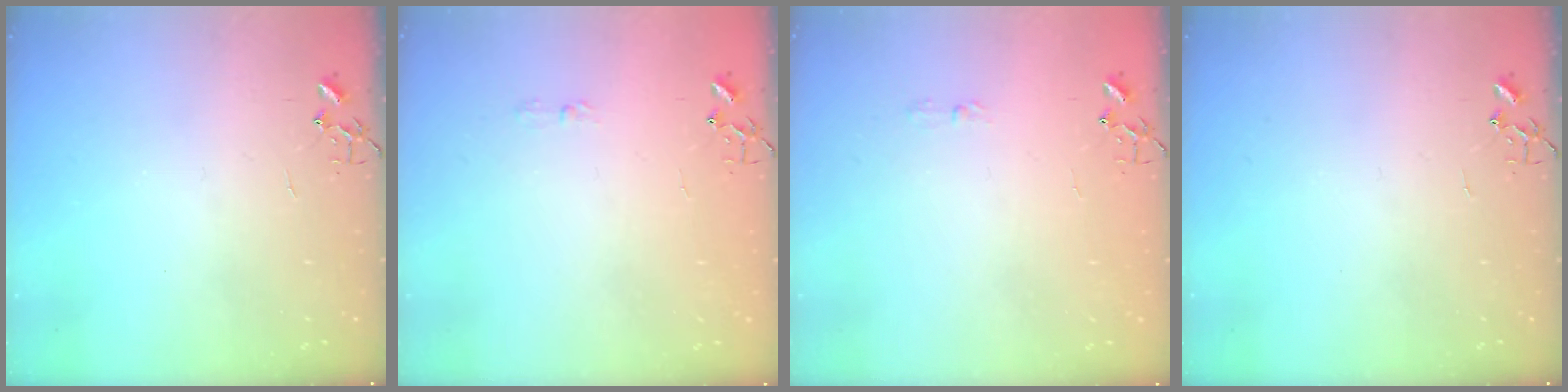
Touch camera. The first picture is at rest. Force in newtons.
{"total": 3.6, "press": 3.5, "slide": 0.5}
{"total": 3.6, "press": 3.5, "slide": 0.5}
{"total": 0.0}